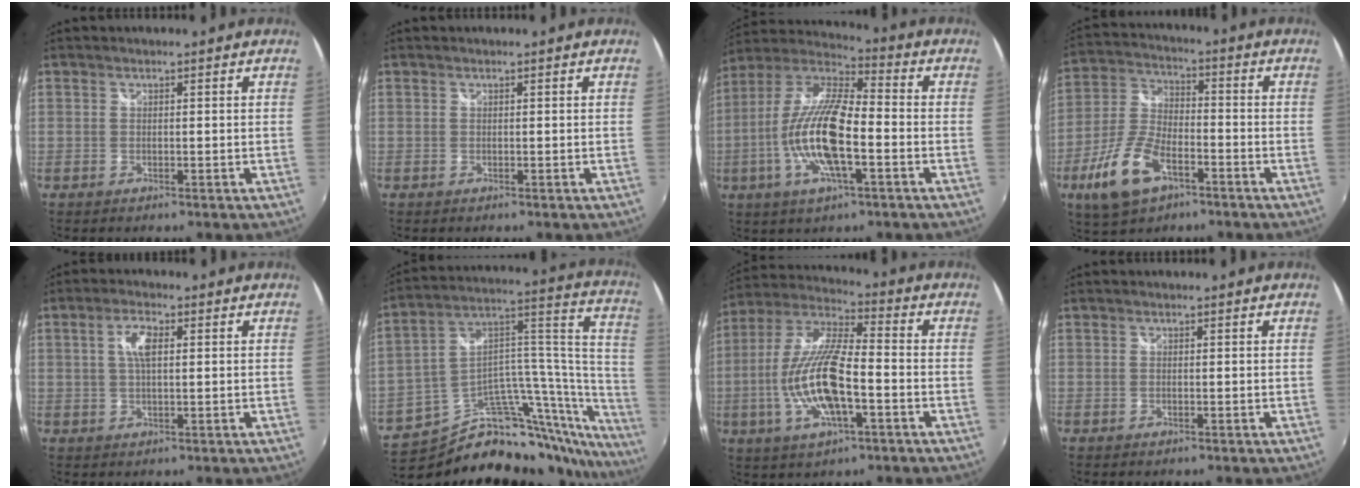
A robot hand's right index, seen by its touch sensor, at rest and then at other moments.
{"total": 0.0}
{"total": 16.7, "force": [-4.3, 4.9, 15.4], "torque": [-0.307, -0.002, -0.088]}
{"total": 13.5, "force": [-6.9, 6.6, 9.5], "torque": [-0.215, -0.006, -0.130]}
{"total": 4.2, "force": [0.9, 1.6, 3.8], "torque": [-0.072, 0.007, 0.017]}
{"total": 30.8, "force": [-24.0, 12.5, 14.8], "torque": [-0.170, 0.066, -0.360]}
{"total": 16.2, "force": [-4.2, 4.9, 14.9], "torque": [-0.300, -0.003, -0.080]}
{"total": 0.0}